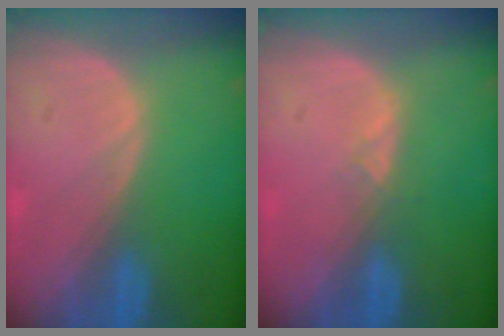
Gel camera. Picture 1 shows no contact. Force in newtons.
{"total": 1.4, "press": 1.2, "slide": 0.8}